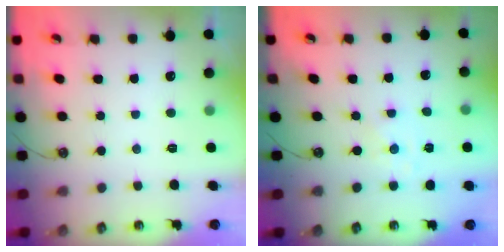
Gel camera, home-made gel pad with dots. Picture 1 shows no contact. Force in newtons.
{"total": 1.1, "press": 1.1, "slide": 0.2}